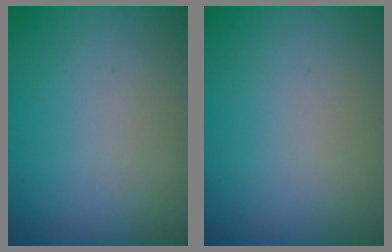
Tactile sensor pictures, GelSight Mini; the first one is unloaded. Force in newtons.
{"total": 0.0}